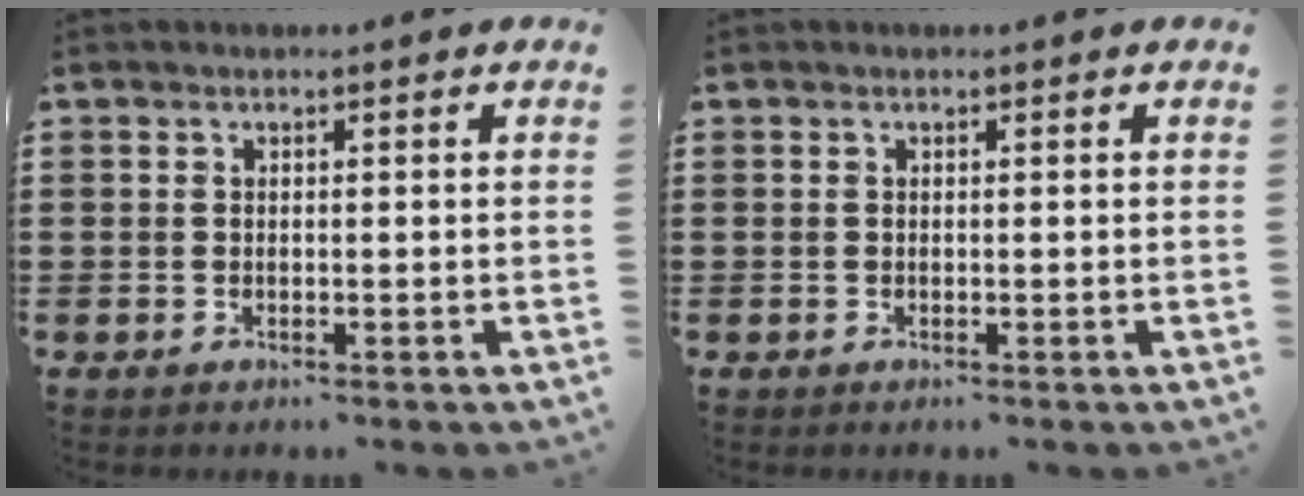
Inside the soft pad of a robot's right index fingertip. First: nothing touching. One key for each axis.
{"total": 0.0}